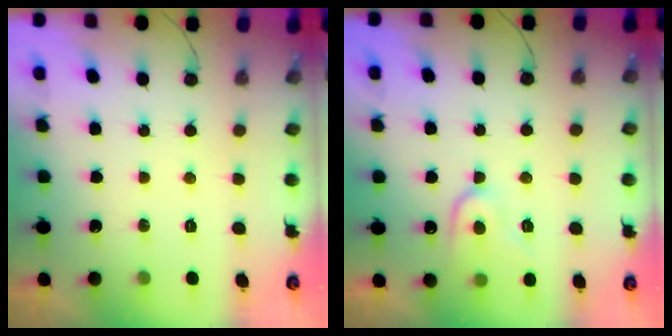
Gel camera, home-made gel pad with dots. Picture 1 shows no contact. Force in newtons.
{"total": 9.8, "press": 9.8, "slide": 0.7}